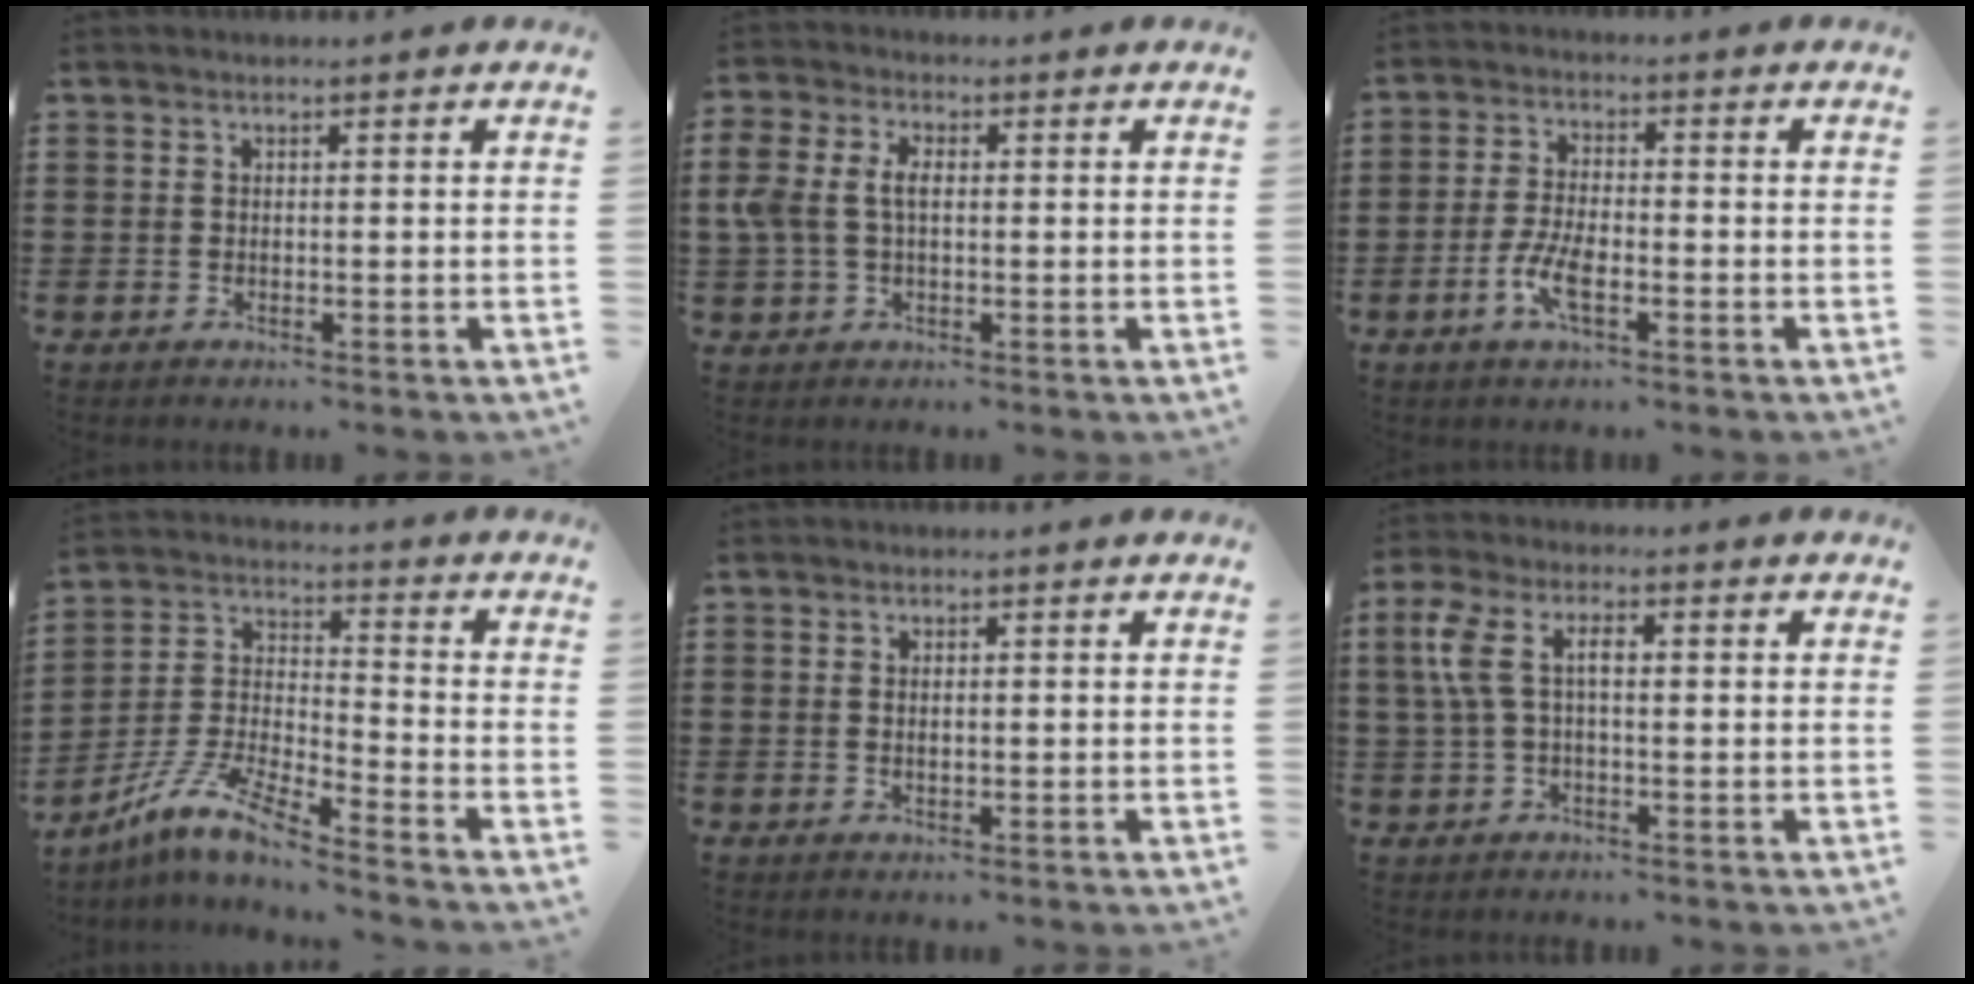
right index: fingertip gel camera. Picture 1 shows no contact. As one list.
[{"total": 5.1, "force": [0.5, 3.2, 4.0], "torque": [-0.106, 0.003, 0.000]}, {"total": 5.6, "force": [-2.3, 2.0, 4.8], "torque": [-0.105, -0.004, -0.046]}, {"total": 8.4, "force": [-7.1, 0.5, 4.4], "torque": [-0.119, -0.009, -0.151]}, {"total": 1.2, "force": [0.1, 0.6, 1.1], "torque": [-0.021, 0.006, 0.000]}, {"total": 6.2, "force": [0.4, 2.6, 5.6], "torque": [-0.137, 0.002, -0.004]}]